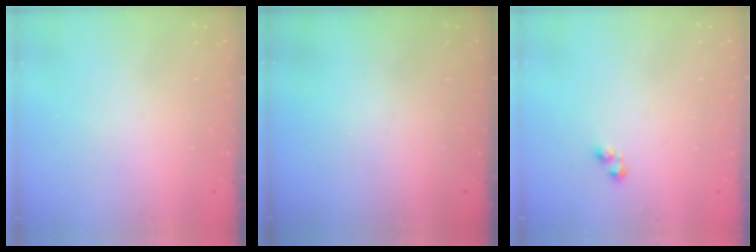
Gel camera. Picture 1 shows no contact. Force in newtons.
{"total": 0.0}
{"total": 2.7, "press": 2.7, "slide": 0.4}